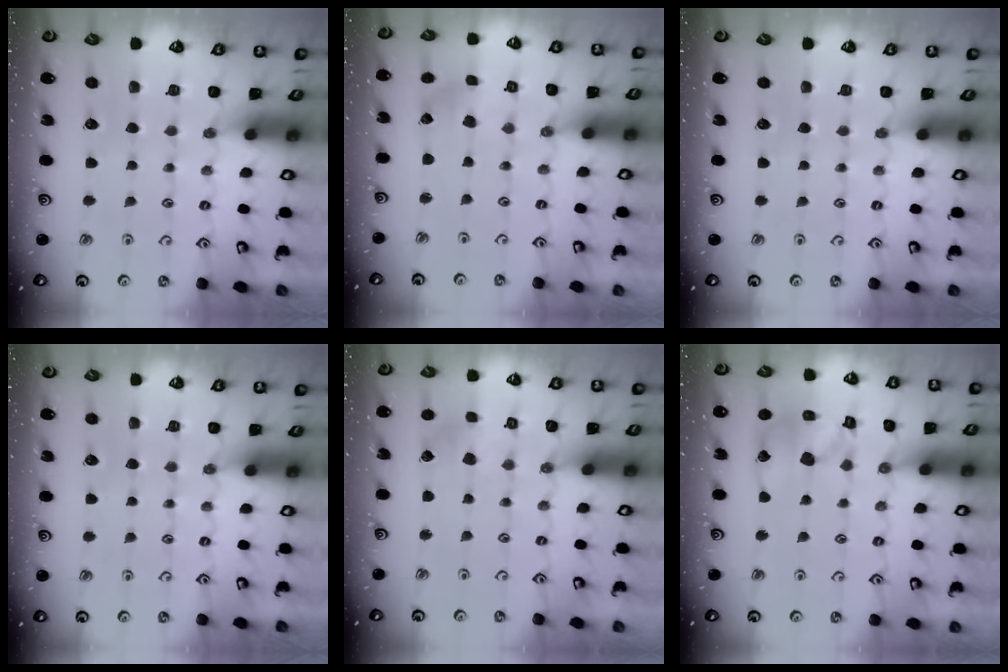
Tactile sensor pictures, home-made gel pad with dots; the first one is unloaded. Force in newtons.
{"total": 0.0}
{"total": 0.0}
{"total": 0.0}
{"total": 2.4, "press": 2.4, "slide": 0.3}
{"total": 13.3, "press": 13.1, "slide": 1.8}